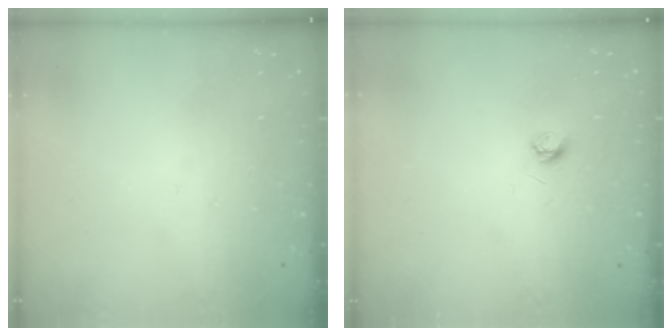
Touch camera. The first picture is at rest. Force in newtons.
{"total": 3.2, "press": 3.2, "slide": 0.4}